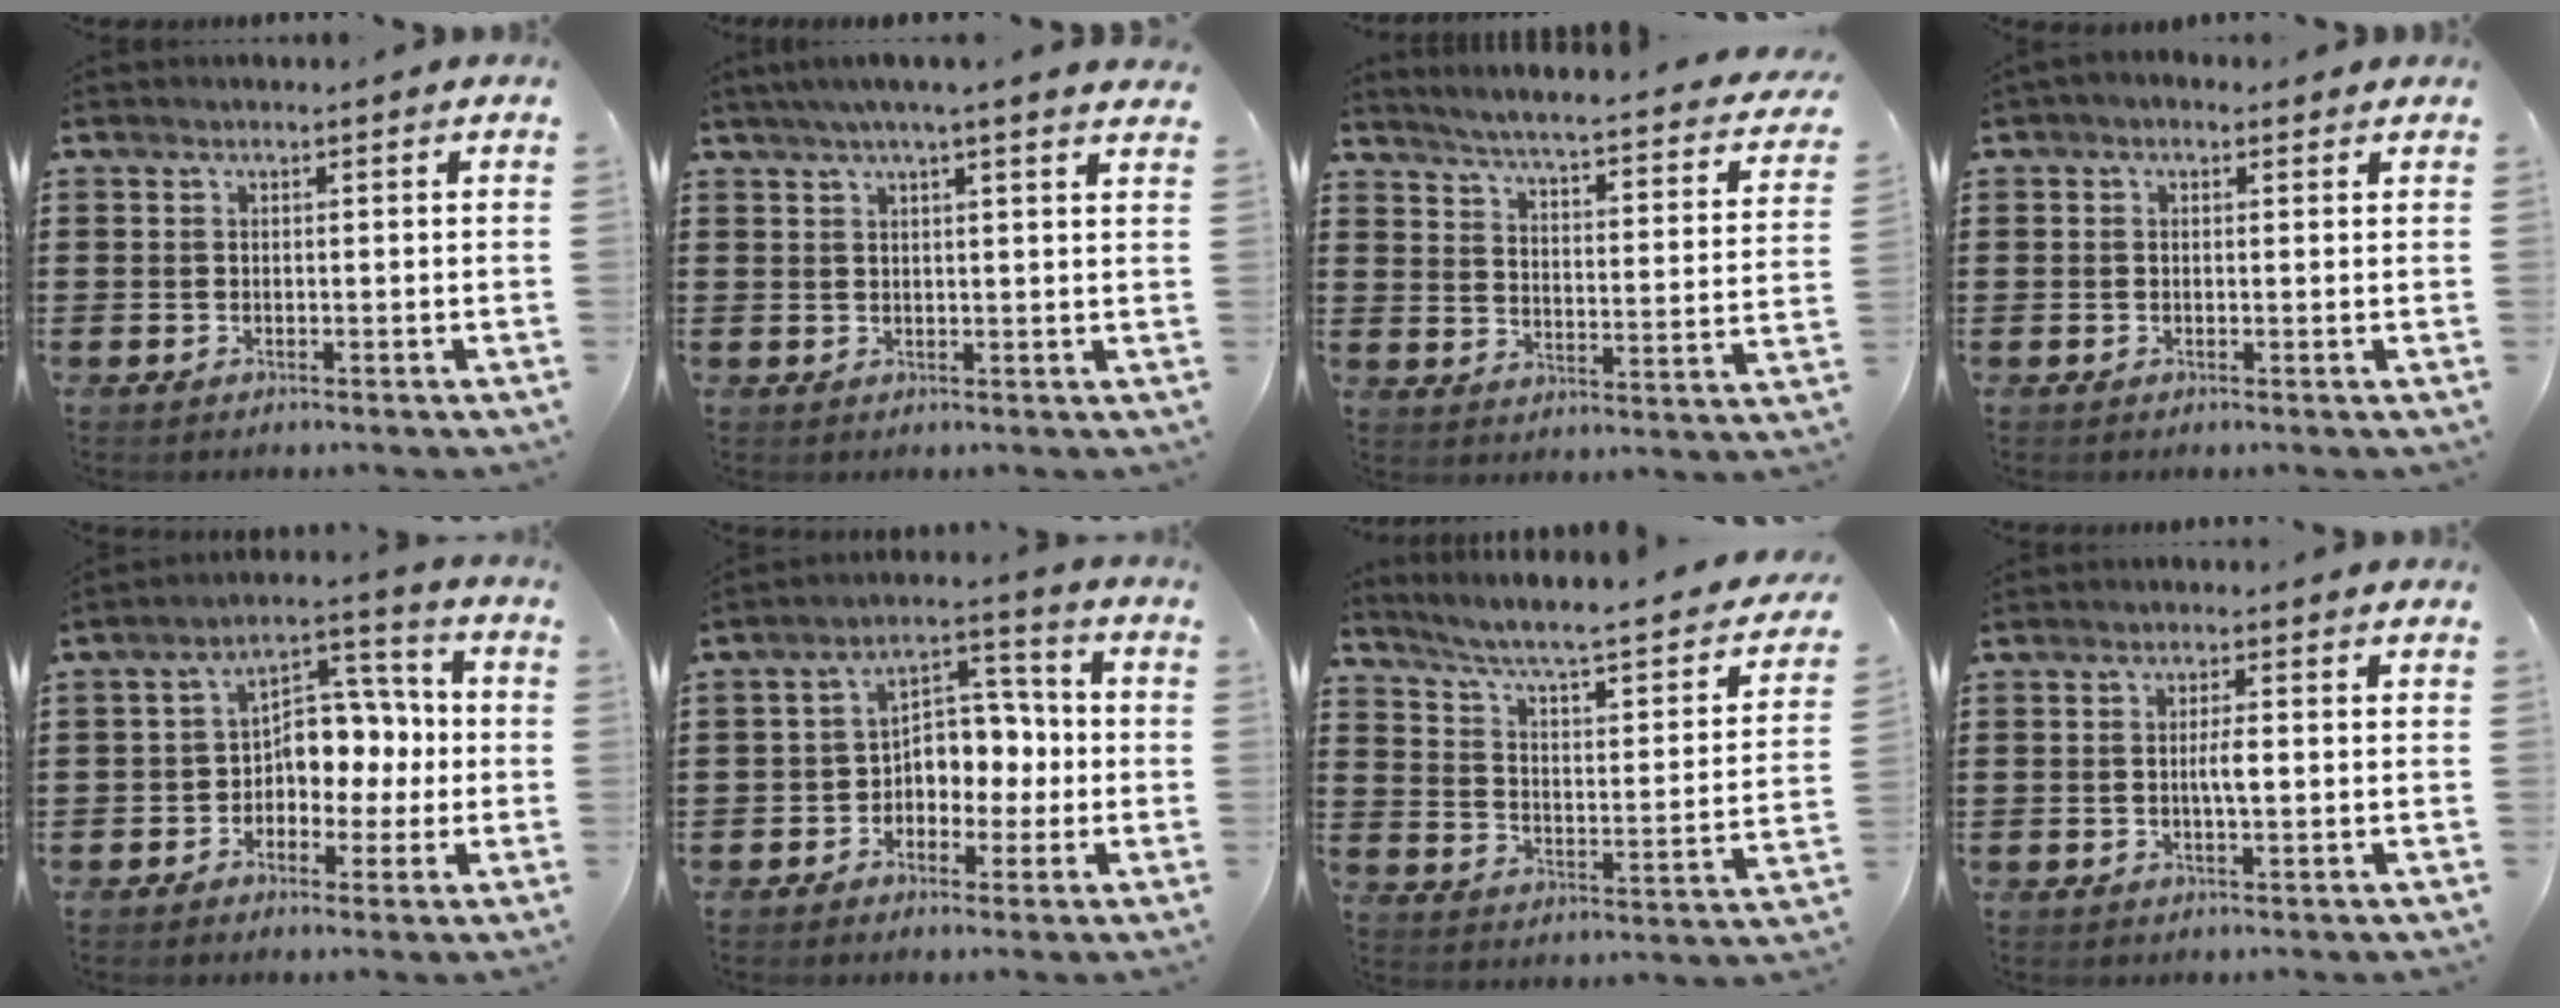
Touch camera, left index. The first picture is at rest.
{"total": 3.2, "force": [2.5, -0.3, 1.9], "torque": [-0.044, 0.001, 0.045]}
{"total": 3.4, "force": [2.9, -0.5, 1.8], "torque": [-0.053, -0.037, 0.037]}
{"total": 1.0, "force": [0.0, 0.8, 0.7], "torque": [-0.015, 0.006, 0.000]}
{"total": 7.1, "force": [-0.2, 5.8, 4.1], "torque": [-0.079, 0.002, -0.011]}
{"total": 5.9, "force": [-0.6, 5.0, 3.0], "torque": [-0.064, 0.008, -0.018]}
{"total": 4.3, "force": [2.7, 0.7, 3.4], "torque": [-0.080, -0.033, 0.033]}
{"total": 2.8, "force": [-0.1, 0.6, 2.7], "torque": [-0.051, -0.001, -0.003]}